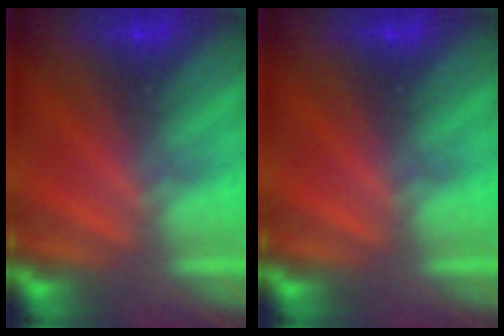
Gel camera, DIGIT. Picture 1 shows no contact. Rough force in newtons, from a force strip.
{"total": 0.0}